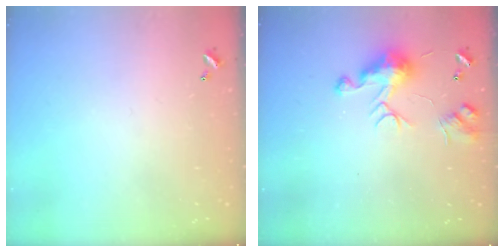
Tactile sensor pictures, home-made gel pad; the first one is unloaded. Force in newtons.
{"total": 8.4, "press": 8.3, "slide": 0.4}